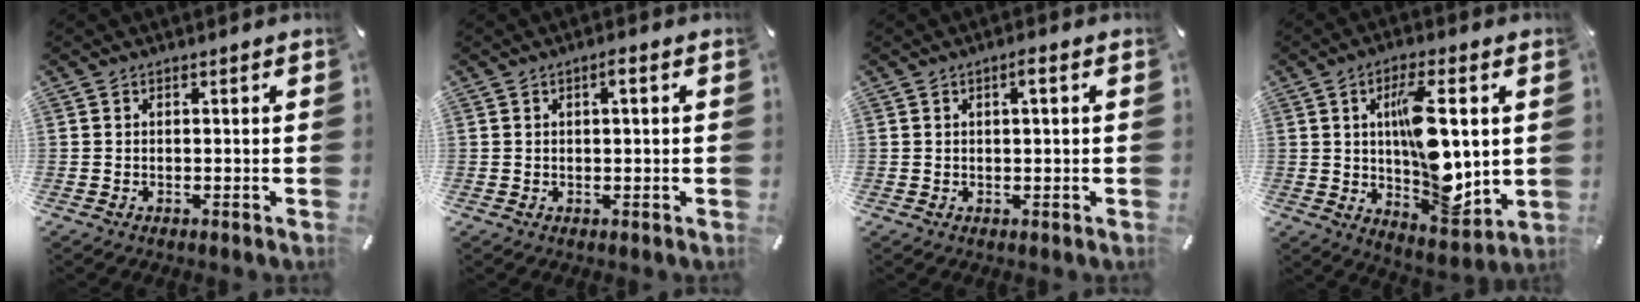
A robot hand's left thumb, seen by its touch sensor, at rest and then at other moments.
{"total": 2.0, "force": [0.5, 0.6, 1.8], "torque": [-0.036, 0.004, 0.007]}
{"total": 2.2, "force": [0.6, 0.5, 2.0], "torque": [-0.040, 0.003, 0.009]}
{"total": 15.6, "force": [2.4, 6.6, 13.9], "torque": [-0.210, -0.021, 0.039]}